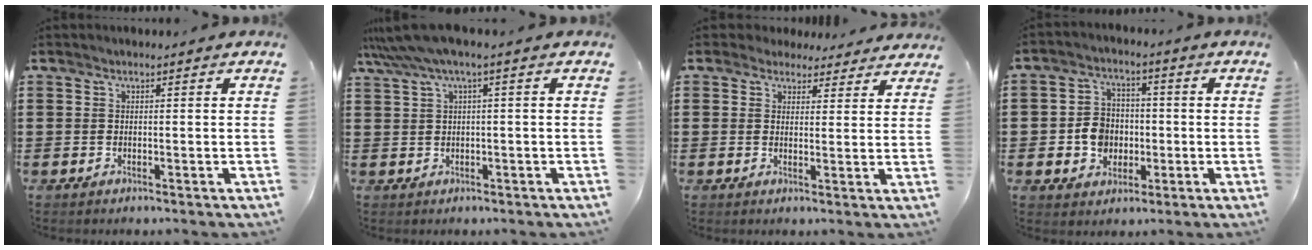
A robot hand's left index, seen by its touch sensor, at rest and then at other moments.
{"total": 4.2, "force": [1.1, 0.1, 4.0], "torque": [-0.091, -0.009, 0.015]}
{"total": 3.3, "force": [2.9, 1.4, 0.5], "torque": [-0.020, 0.000, 0.056]}
{"total": 6.1, "force": [-0.9, 5.3, 2.8], "torque": [-0.073, 0.013, -0.016]}